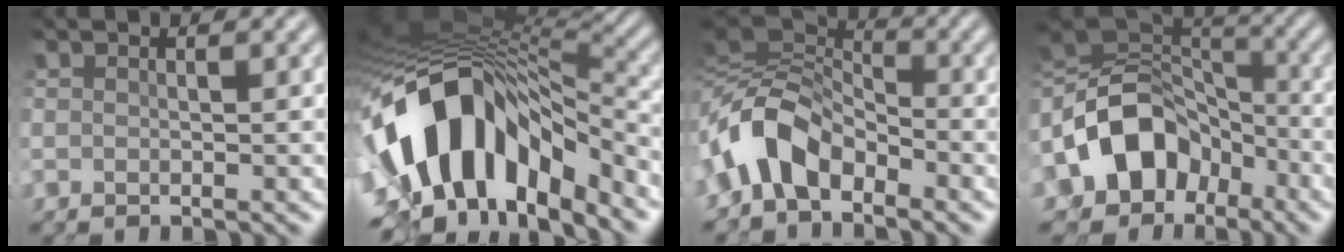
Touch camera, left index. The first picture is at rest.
{"total": 14.3, "force": [-5.7, 7.9, 10.5], "torque": [-0.191, 0.010, -0.087]}
{"total": 6.2, "force": [-2.3, 3.6, 4.5], "torque": [-0.090, 0.014, -0.058]}
{"total": 9.7, "force": [-4.1, 7.1, 5.2], "torque": [-0.089, 0.018, -0.089]}